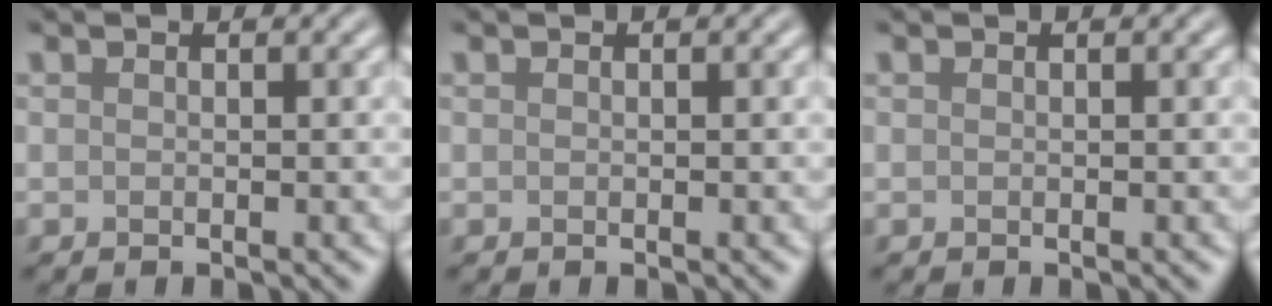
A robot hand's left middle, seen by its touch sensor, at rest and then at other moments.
{"total": 0.0}
{"total": 0.0}